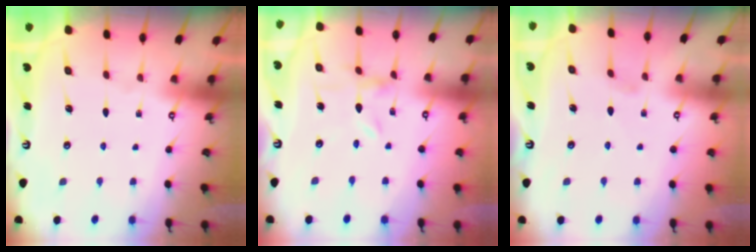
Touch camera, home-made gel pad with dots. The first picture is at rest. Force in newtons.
{"total": 0.0}
{"total": 1.0, "press": 0.9, "slide": 0.4}